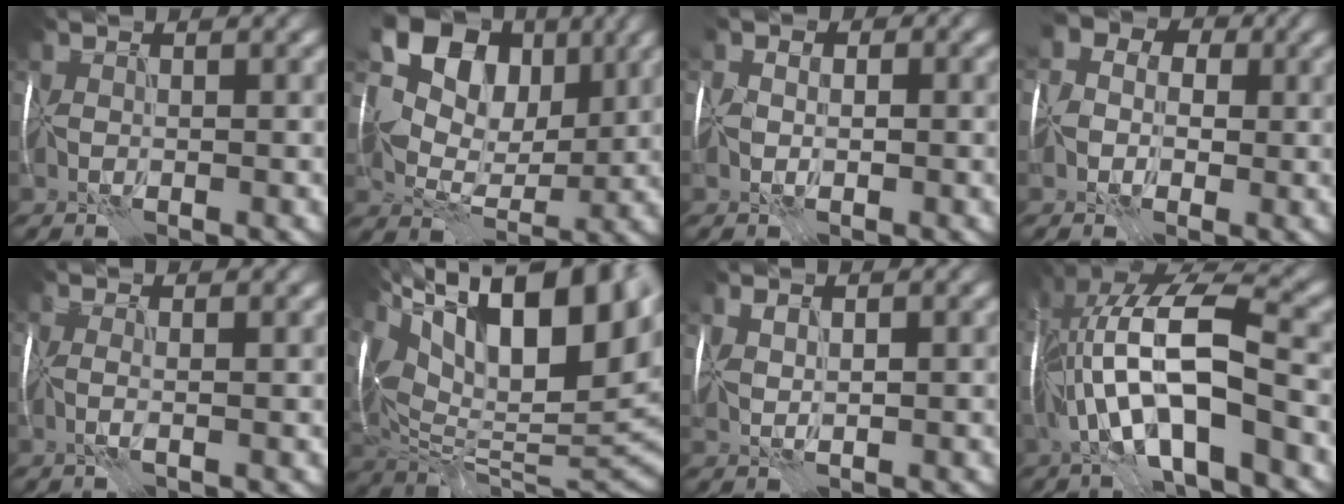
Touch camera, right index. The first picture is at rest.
{"total": 14.3, "force": [7.3, 10.2, 6.9], "torque": [-0.132, 0.040, 0.125]}
{"total": 1.0, "force": [0.0, 0.9, -0.2], "torque": [0.000, 0.006, -0.001]}
{"total": 3.8, "force": [0.3, 3.6, 1.2], "torque": [-0.012, 0.023, -0.016]}
{"total": 0.8, "force": [0.1, 0.1, 0.8], "torque": [-0.027, -0.002, 0.000]}
{"total": 17.5, "force": [8.2, 7.7, 13.4], "torque": [-0.220, 0.035, 0.158]}
{"total": 1.5, "force": [1.4, -0.3, -0.3], "torque": [-0.009, 0.003, 0.023]}
{"total": 12.9, "force": [-1.8, 4.0, 12.1], "torque": [-0.241, 0.033, -0.020]}